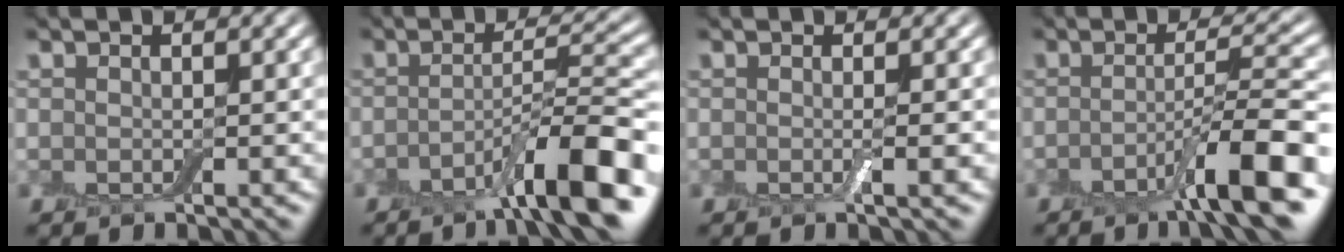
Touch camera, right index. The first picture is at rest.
{"total": 8.0, "force": [-4.4, 1.4, 6.6], "torque": [-0.092, 0.014, -0.075]}
{"total": 1.3, "force": [-0.2, 0.1, 1.3], "torque": [-0.022, -0.005, -0.006]}
{"total": 6.9, "force": [-3.1, 1.0, 6.1], "torque": [-0.088, 0.011, -0.057]}